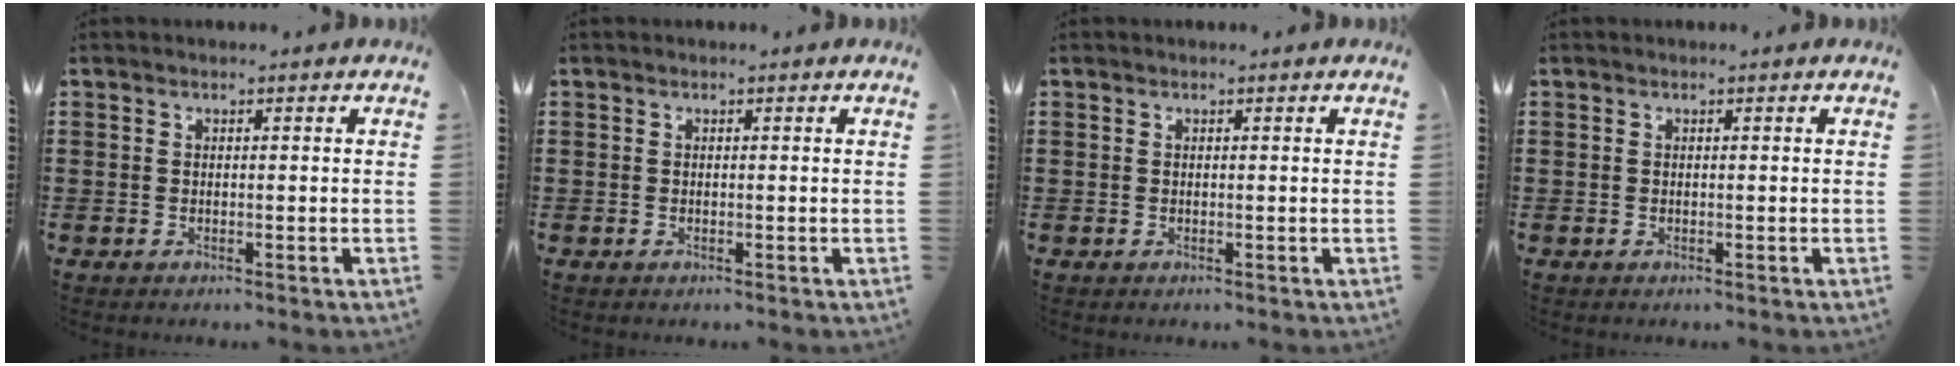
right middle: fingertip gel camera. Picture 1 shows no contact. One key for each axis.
{"total": 0.0}
{"total": 0.0}
{"total": 0.0}